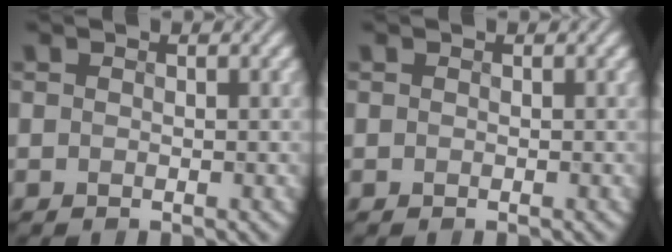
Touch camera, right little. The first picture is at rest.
{"total": 0.0}